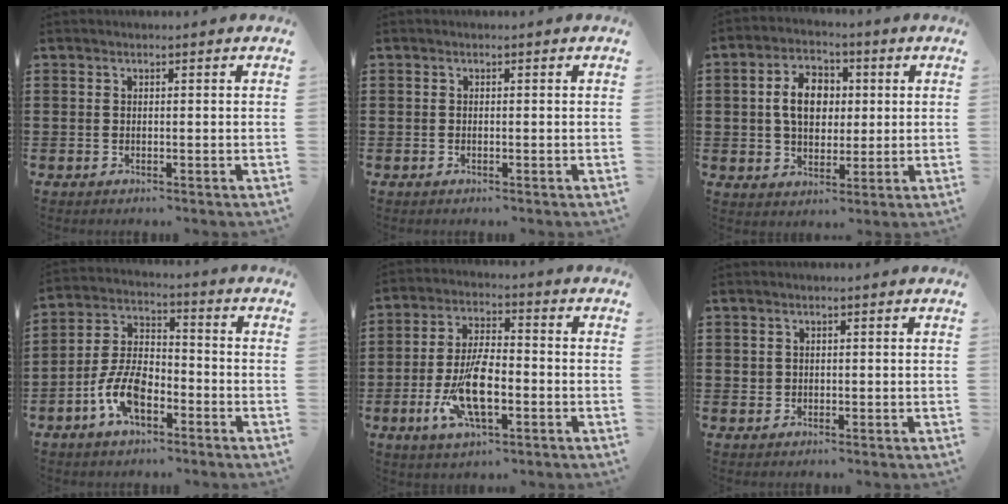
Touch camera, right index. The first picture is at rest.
{"total": 0.0}
{"total": 7.5, "force": [0.8, 5.3, 5.3], "torque": [-0.107, 0.011, 0.006]}
{"total": 8.6, "force": [-4.0, 4.5, 6.2], "torque": [-0.142, 0.006, -0.079]}
{"total": 10.4, "force": [-3.0, 4.0, 9.1], "torque": [-0.196, -0.011, -0.057]}
{"total": 0.9, "force": [0.2, 0.9, 0.2], "torque": [-0.005, 0.006, 0.003]}